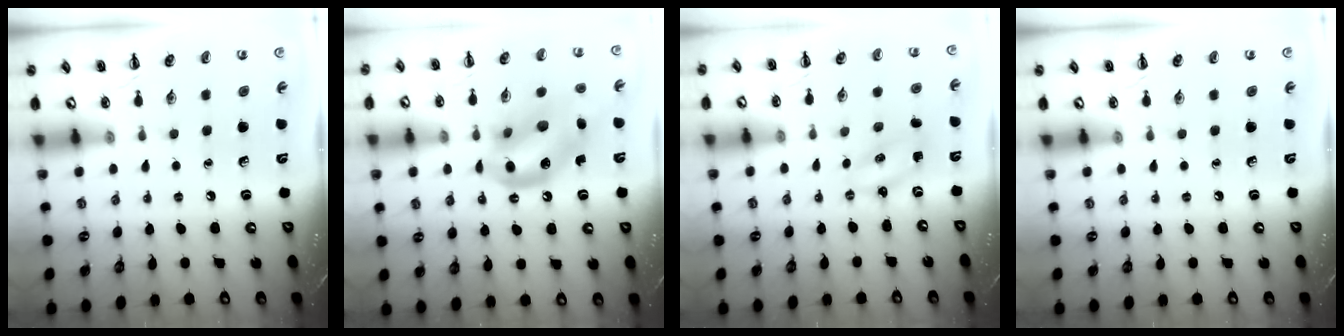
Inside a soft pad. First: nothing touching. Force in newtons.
{"total": 14.0, "press": 13.7, "slide": 3.1}
{"total": 2.1, "press": 2.1, "slide": 0.6}
{"total": 0.0}